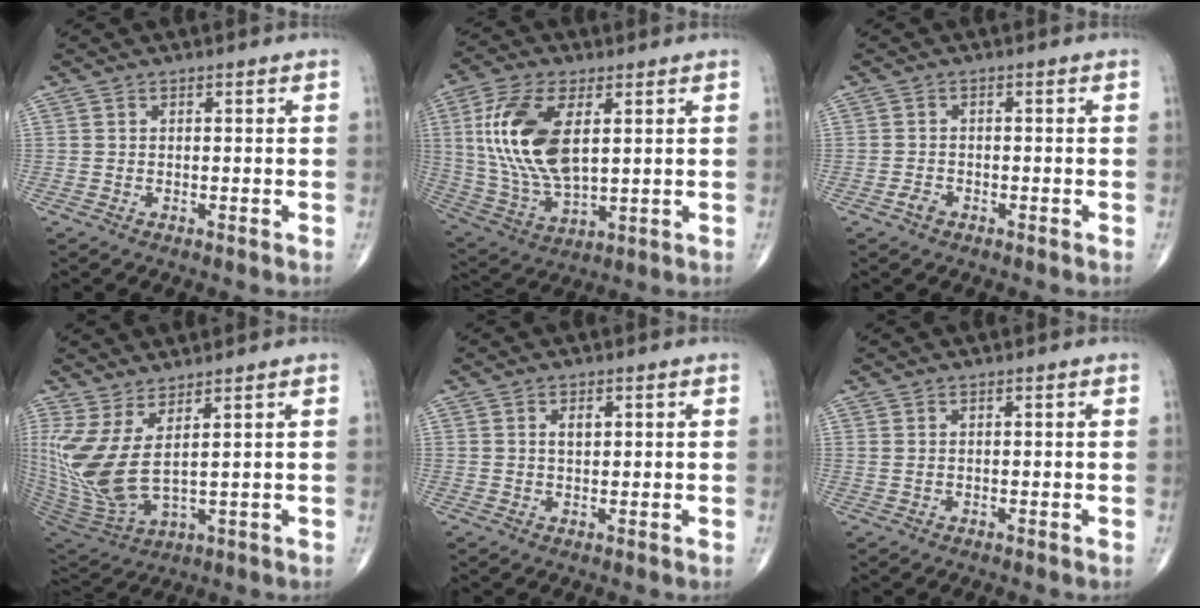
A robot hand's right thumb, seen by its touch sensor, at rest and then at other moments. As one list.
[{"total": 17.6, "force": [3.9, 8.8, 14.8], "torque": [-0.303, -0.012, 0.081]}, {"total": 1.6, "force": [-1.0, 0.9, 0.8], "torque": [-0.015, 0.007, -0.019]}, {"total": 13.0, "force": [3.3, 4.2, 11.9], "torque": [-0.284, -0.035, 0.084]}, {"total": 1.9, "force": [0.7, 1.0, 1.5], "torque": [-0.023, -0.002, 0.011]}, {"total": 0.6, "force": [0.3, 0.2, 0.5], "torque": [-0.015, 0.005, 0.007]}]